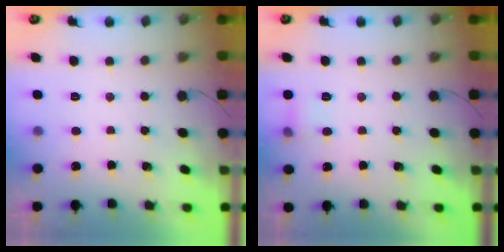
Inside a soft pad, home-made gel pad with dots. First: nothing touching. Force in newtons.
{"total": 5.4, "press": 5.3, "slide": 1.0}